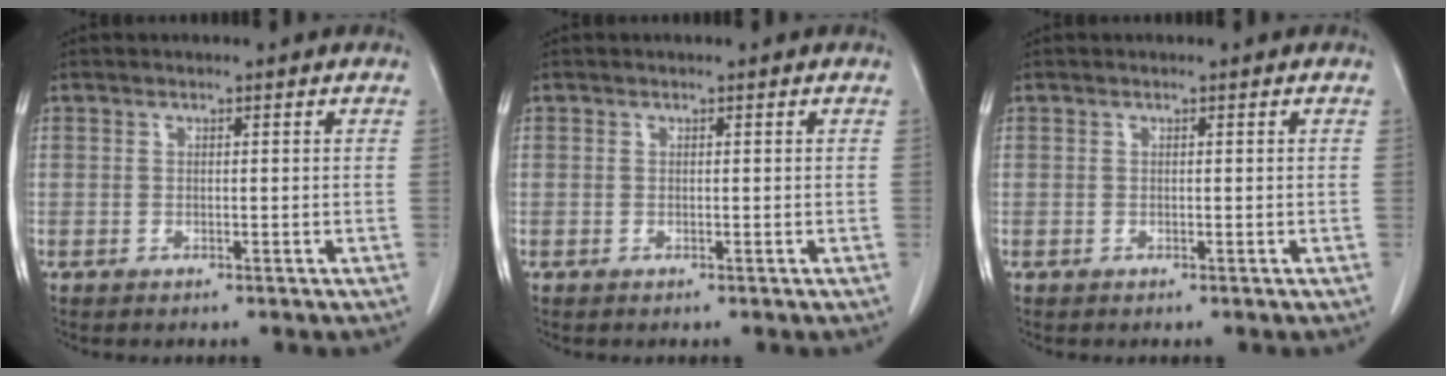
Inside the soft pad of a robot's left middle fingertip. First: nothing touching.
{"total": 0.0}
{"total": 0.0}